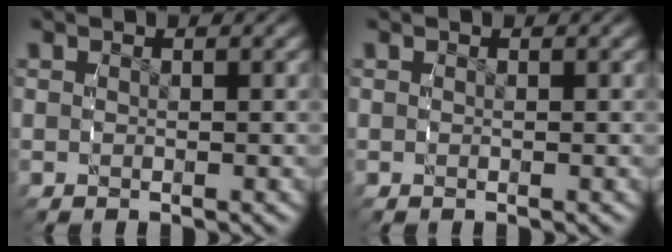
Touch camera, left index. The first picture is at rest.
{"total": 0.0}